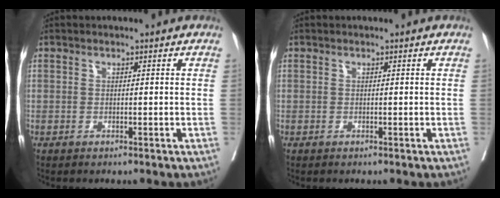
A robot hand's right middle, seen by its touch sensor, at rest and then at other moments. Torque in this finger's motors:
{"motor_torque": [-0.25, -0.18, -0.01, 0.00]}